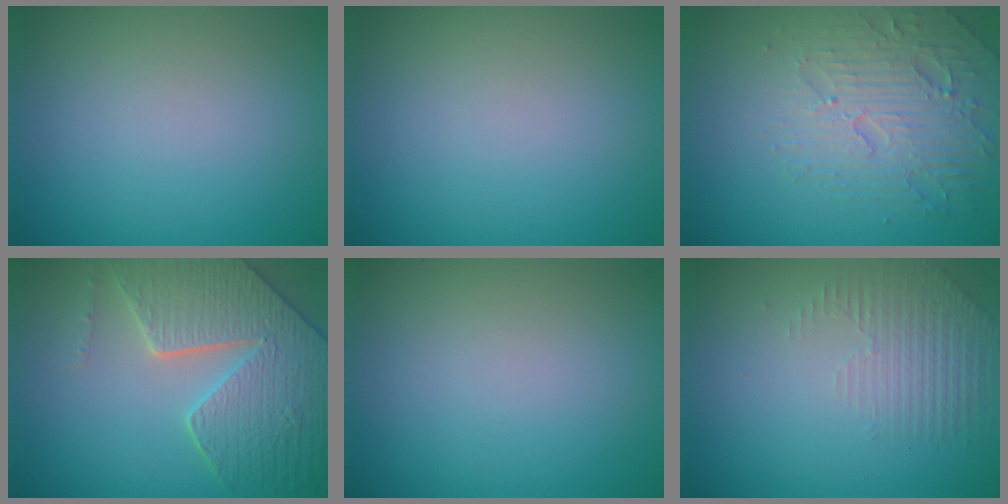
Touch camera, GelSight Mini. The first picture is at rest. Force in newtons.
{"total": 0.0}
{"total": 4.4, "press": 4.1, "slide": 1.4}
{"total": 7.3, "press": 6.0, "slide": 4.2}
{"total": 0.0}
{"total": 1.5, "press": 0.9, "slide": 1.2}